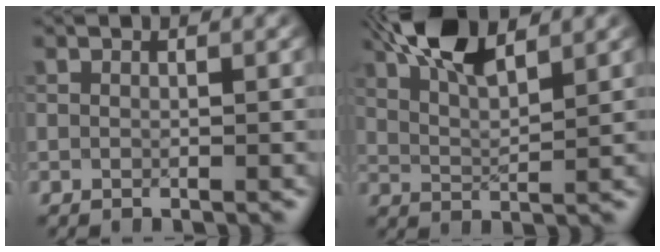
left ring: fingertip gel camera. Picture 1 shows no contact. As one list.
[{"total": 6.7, "force": [4.3, 2.1, 4.6], "torque": [-0.088, 0.015, 0.071]}]